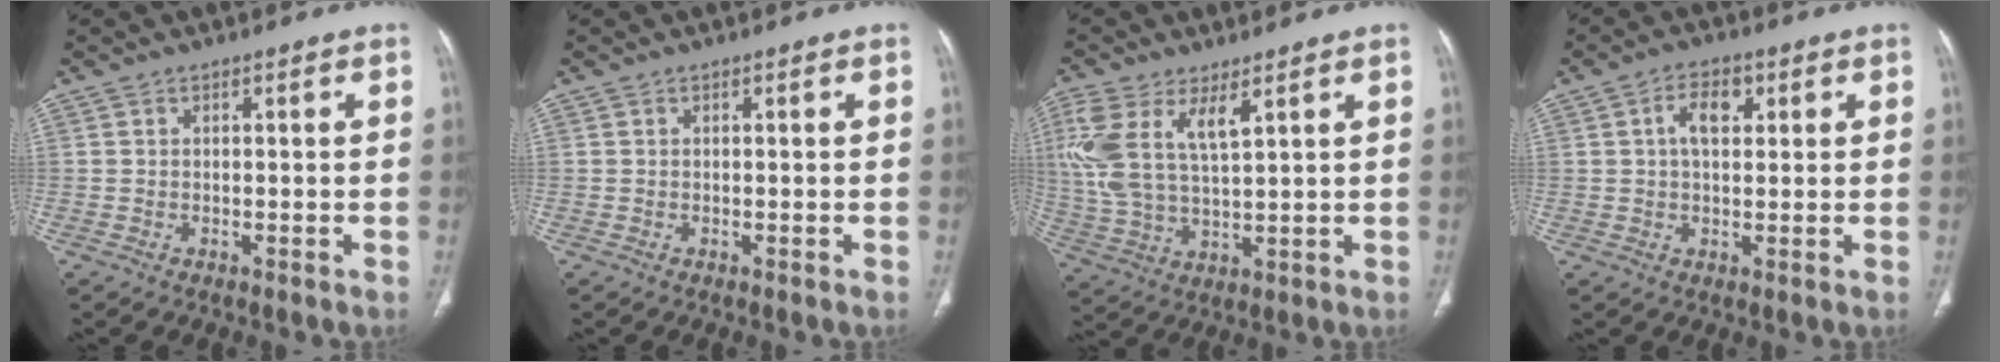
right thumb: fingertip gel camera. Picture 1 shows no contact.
{"total": 0.0}
{"total": 12.5, "force": [5.5, 5.3, 9.9], "torque": [-0.227, -0.010, 0.119]}
{"total": 5.5, "force": [1.7, 3.2, 4.1], "torque": [-0.060, 0.005, 0.026]}